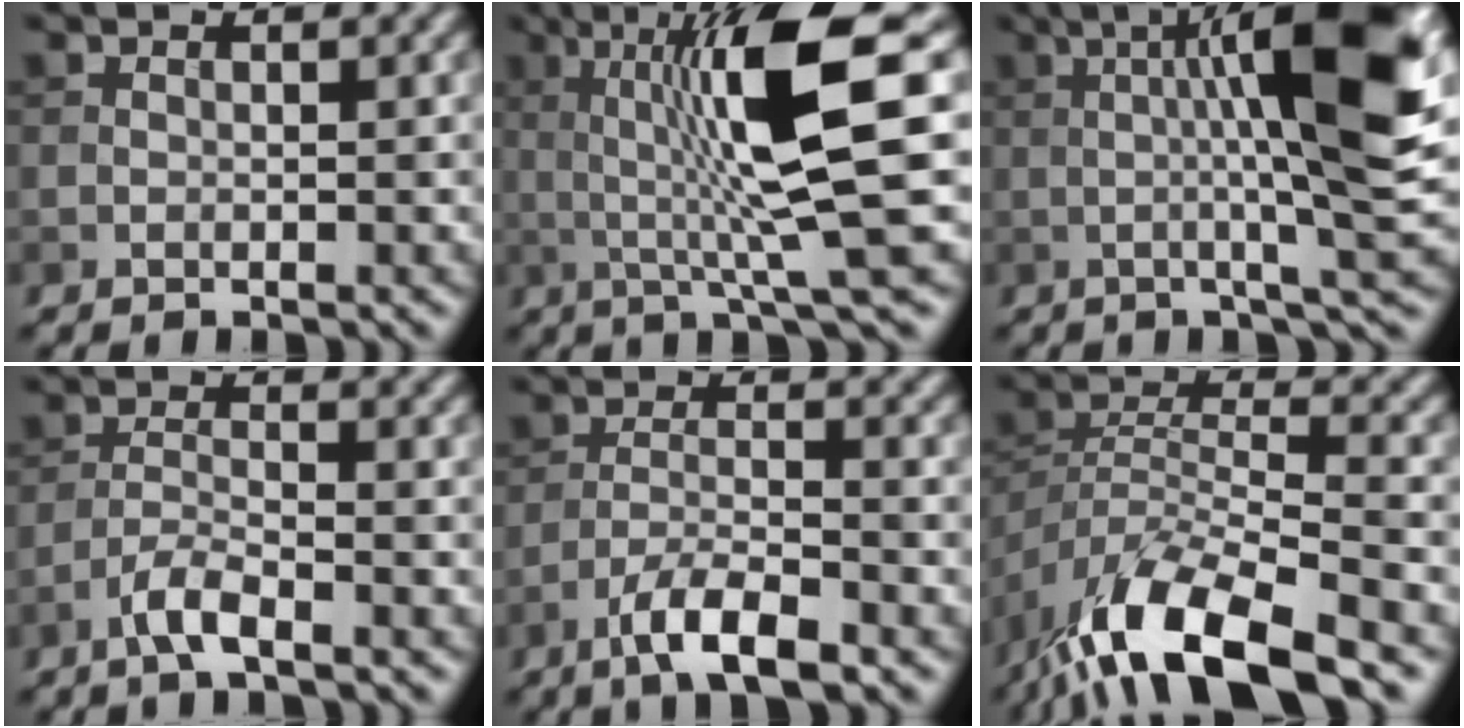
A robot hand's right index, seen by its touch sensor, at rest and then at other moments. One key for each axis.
{"total": 11.1, "fx": 1.7, "fy": 1.9, "fz": 10.8, "tx": -0.163, "ty": 0.000, "tz": 0.034}
{"total": 12.6, "fx": 1.7, "fy": 2.0, "fz": 12.3, "tx": -0.169, "ty": 0.014, "tz": 0.024}
{"total": 2.8, "fx": -1.9, "fy": 0.4, "fz": 2.0, "tx": -0.041, "ty": 0.006, "tz": -0.043}
{"total": 5.4, "fx": -3.5, "fy": 1.2, "fz": 3.8, "tx": -0.071, "ty": 0.002, "tz": -0.068}
{"total": 12.2, "fx": -8.8, "fy": 3.4, "fz": 7.8, "tx": -0.144, "ty": -0.001, "tz": -0.166}